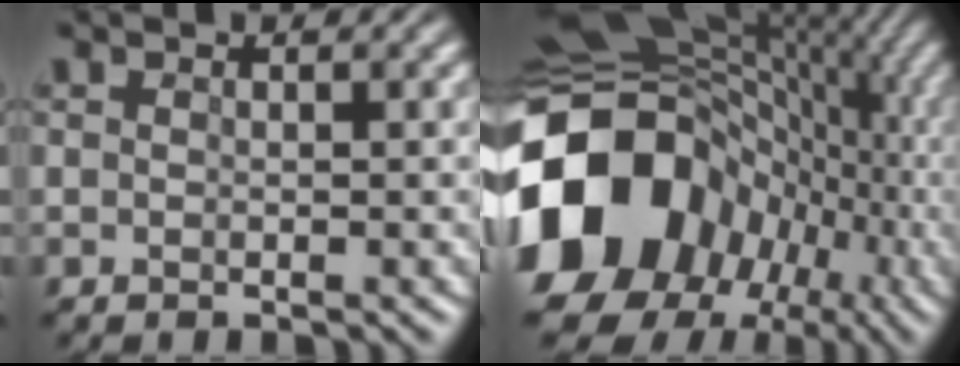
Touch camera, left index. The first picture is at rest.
{"total": 18.4, "force": [-1.8, 15.6, 9.6], "torque": [-0.230, -0.002, -0.014]}